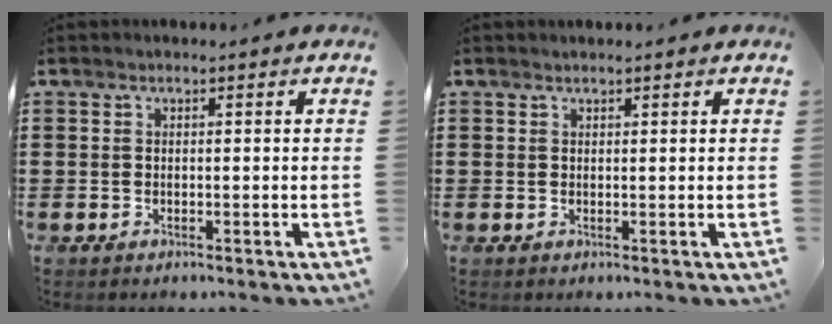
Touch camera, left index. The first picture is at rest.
{"total": 0.7, "force": [0.6, 0.2, 0.1], "torque": [-0.004, 0.001, 0.013]}